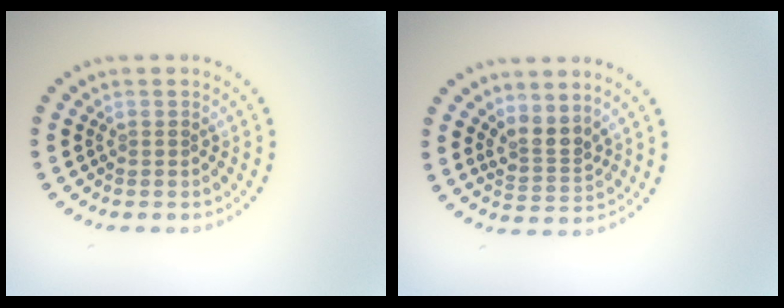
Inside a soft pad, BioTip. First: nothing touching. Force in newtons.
{"total": 2.5, "press": 1.8, "slide": 1.7}